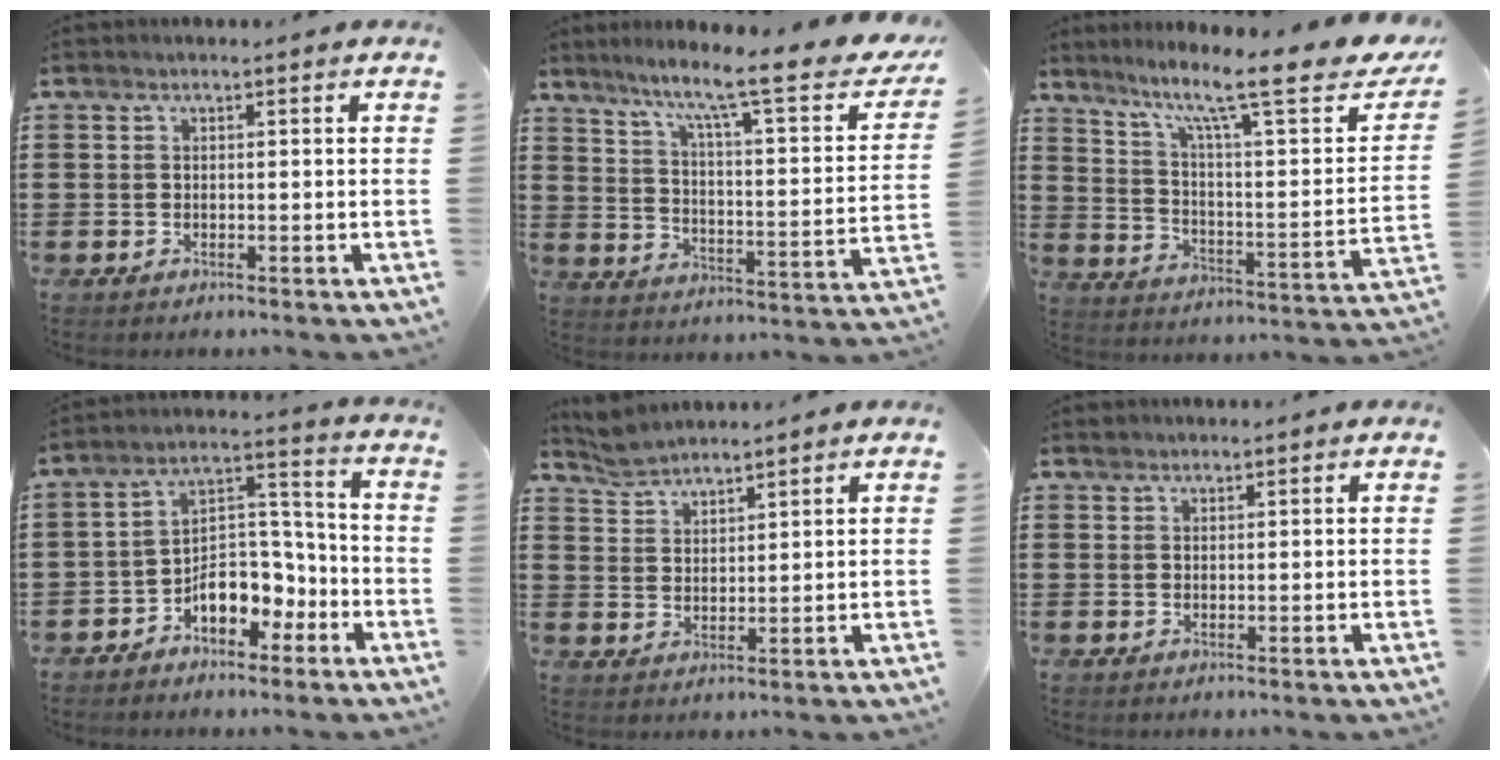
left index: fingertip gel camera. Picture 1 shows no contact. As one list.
[{"total": 9.4, "force": [7.4, 0.4, 5.6], "torque": [-0.117, -0.060, 0.109]}, {"total": 12.7, "force": [9.2, 1.9, 8.4], "torque": [-0.155, -0.061, 0.141]}, {"total": 7.8, "force": [-5.1, 4.6, 3.6], "torque": [-0.068, 0.017, -0.097]}, {"total": 3.3, "force": [3.3, 0.6, 0.2], "torque": [-0.015, -0.004, 0.063]}, {"total": 0.6, "force": [0.5, 0.4, 0.1], "torque": [-0.003, 0.002, 0.010]}]